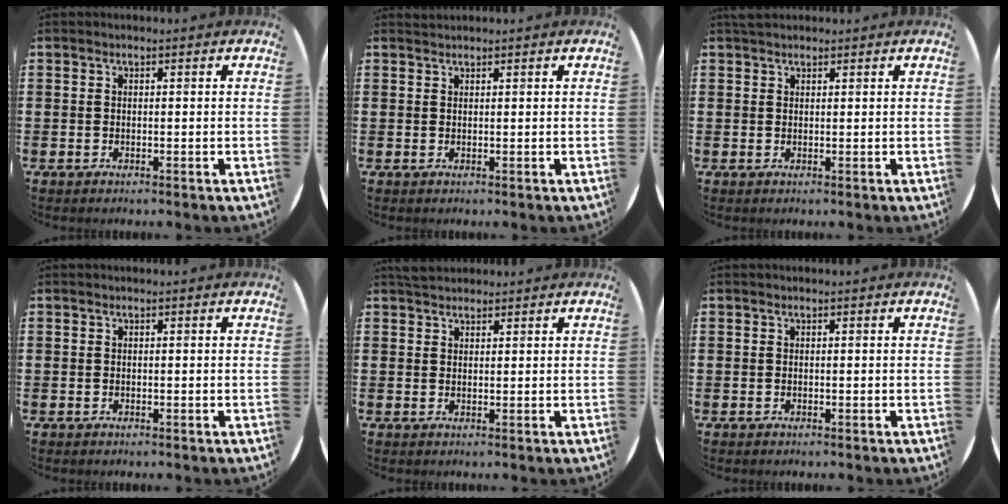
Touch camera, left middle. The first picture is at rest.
{"total": 0.8, "force": [0.7, 0.0, -0.1], "torque": [0.003, 0.002, 0.014]}
{"total": 1.0, "force": [1.0, 0.4, 0.1], "torque": [-0.003, 0.004, 0.018]}
{"total": 0.0}
{"total": 2.0, "force": [1.8, 0.7, 0.1], "torque": [0.003, 0.003, 0.034]}
{"total": 0.0}